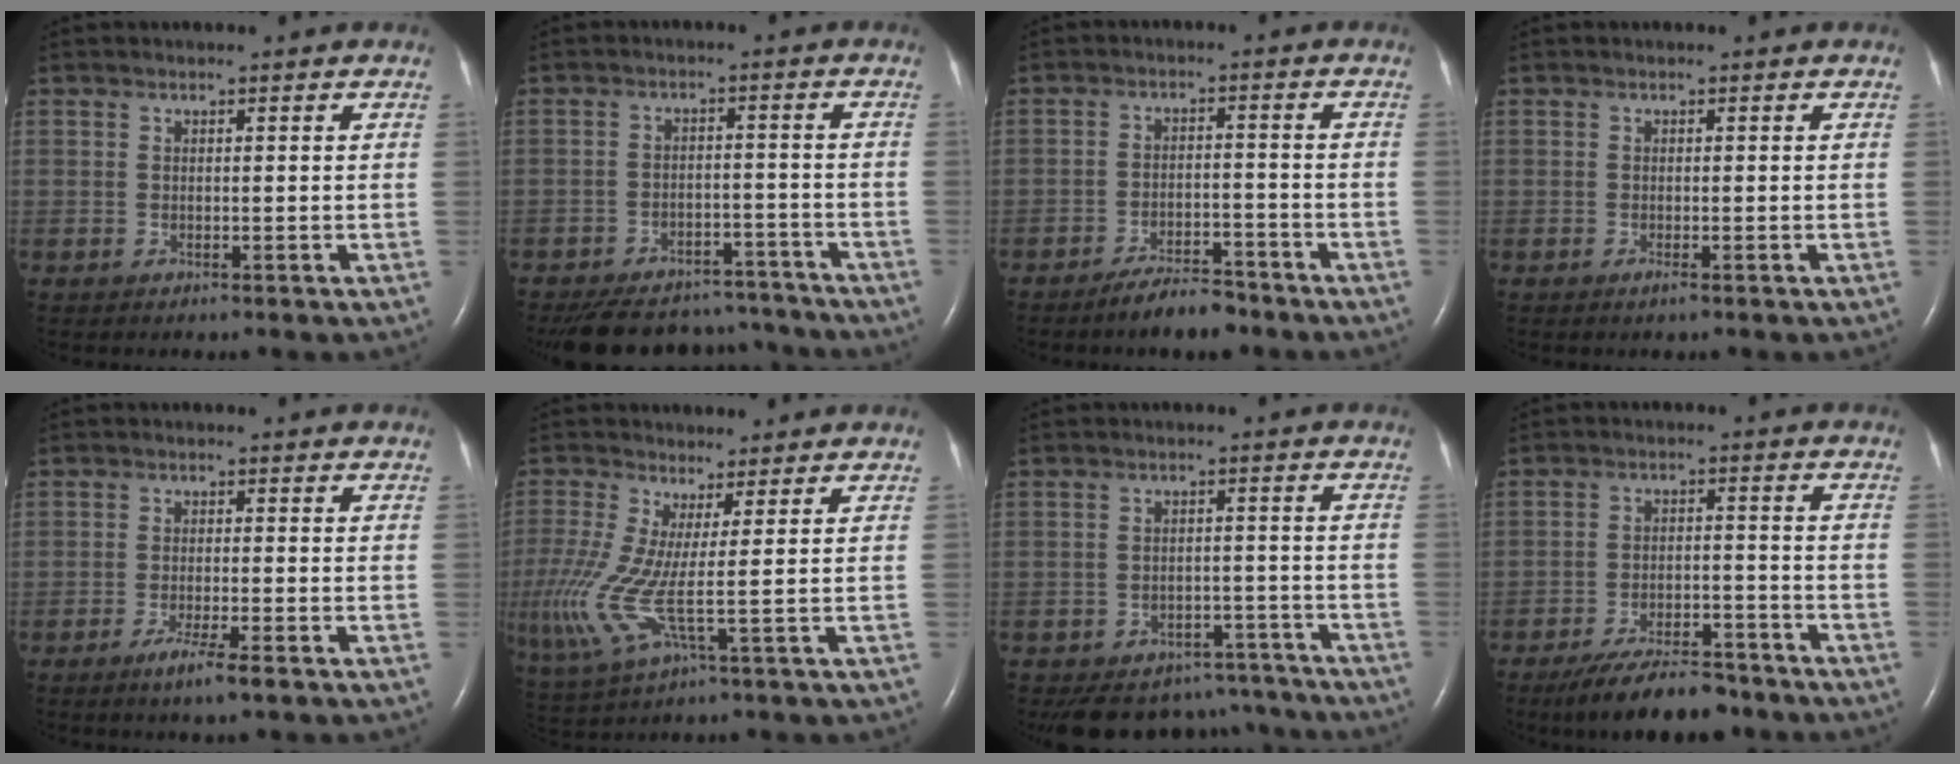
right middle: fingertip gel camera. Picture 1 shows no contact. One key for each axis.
{"total": 16.1, "fx": -14.3, "fy": 6.0, "fz": 4.3, "tx": -0.099, "ty": 0.010, "tz": -0.193}
{"total": 5.5, "fx": -4.6, "fy": 1.4, "fz": 2.5, "tx": -0.049, "ty": -0.002, "tz": -0.079}
{"total": 0.6, "fx": -0.3, "fy": 0.0, "fz": 0.4, "tx": -0.012, "ty": -0.002, "tz": -0.006}
{"total": 4.0, "fx": -2.5, "fy": -0.1, "fz": 3.2, "tx": -0.064, "ty": -0.010, "tz": -0.047}
{"total": 10.0, "fx": -0.6, "fy": 1.1, "fz": 9.9, "tx": -0.252, "ty": -0.011, "tz": -0.010}
{"total": 12.7, "fx": -11.4, "fy": 5.5, "fz": 1.9, "tx": -0.026, "ty": 0.024, "tz": -0.139}
{"total": 10.7, "fx": -9.0, "fy": 2.9, "fz": 5.1, "tx": -0.084, "ty": -0.008, "tz": -0.147}